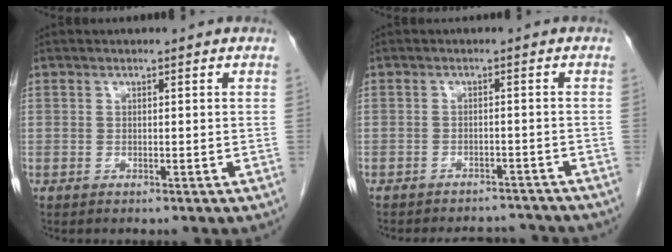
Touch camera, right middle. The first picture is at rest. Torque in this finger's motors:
{"motor_torque": [1.07, -1.07, 0.08, 0.06]}